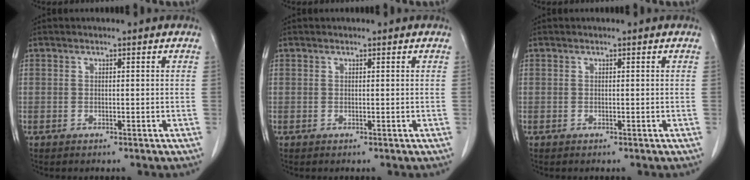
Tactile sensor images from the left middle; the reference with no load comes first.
{"total": 0.0}
{"total": 0.0}